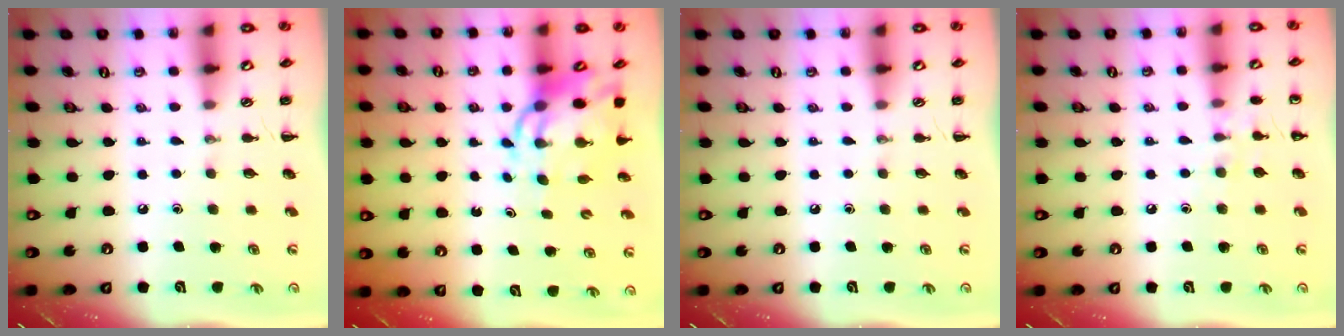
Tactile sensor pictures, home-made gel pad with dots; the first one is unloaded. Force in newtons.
{"total": 9.3, "press": 9.0, "slide": 2.2}
{"total": 0.0}
{"total": 5.4, "press": 5.1, "slide": 1.8}